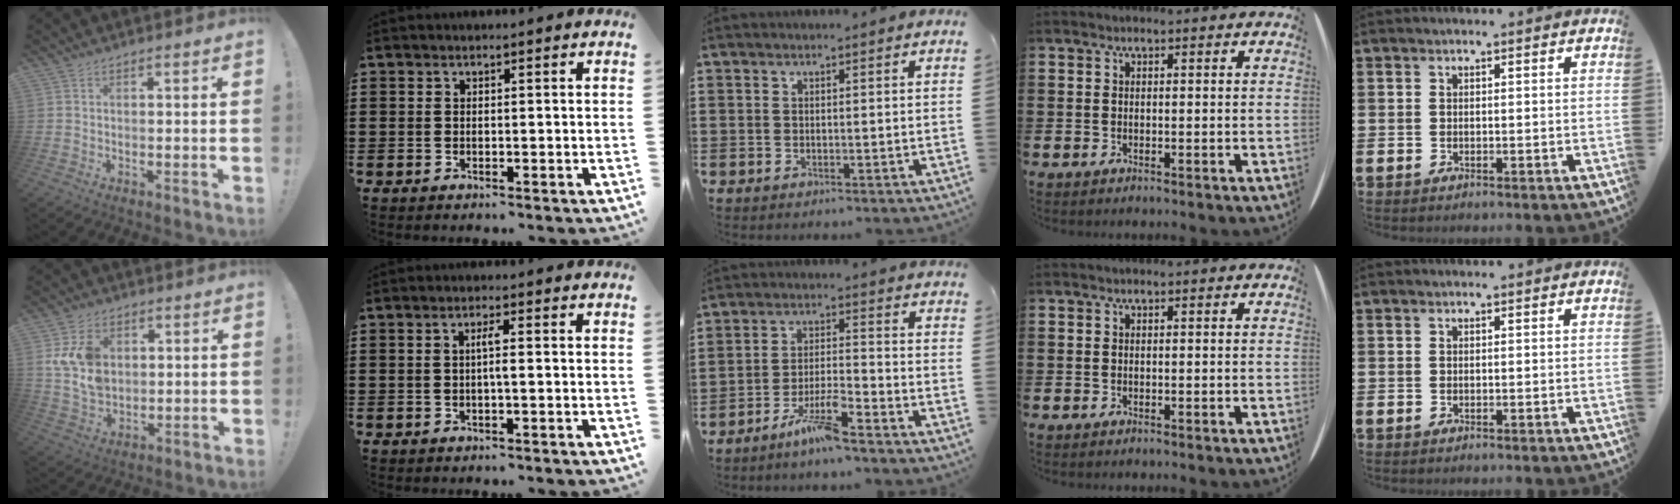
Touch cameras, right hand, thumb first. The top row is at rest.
{"thumb": {"total": 11.2, "force": [3.2, 8.5, 6.5], "torque": [-0.120, -0.007, 0.062]}, "index": {"total": 2.1, "force": [-0.2, 0.2, 2.1], "torque": [-0.039, 0.000, -0.005]}, "middle": {"total": 6.4, "force": [-5.0, 0.5, 4.0], "torque": [-0.084, -0.005, -0.096]}}